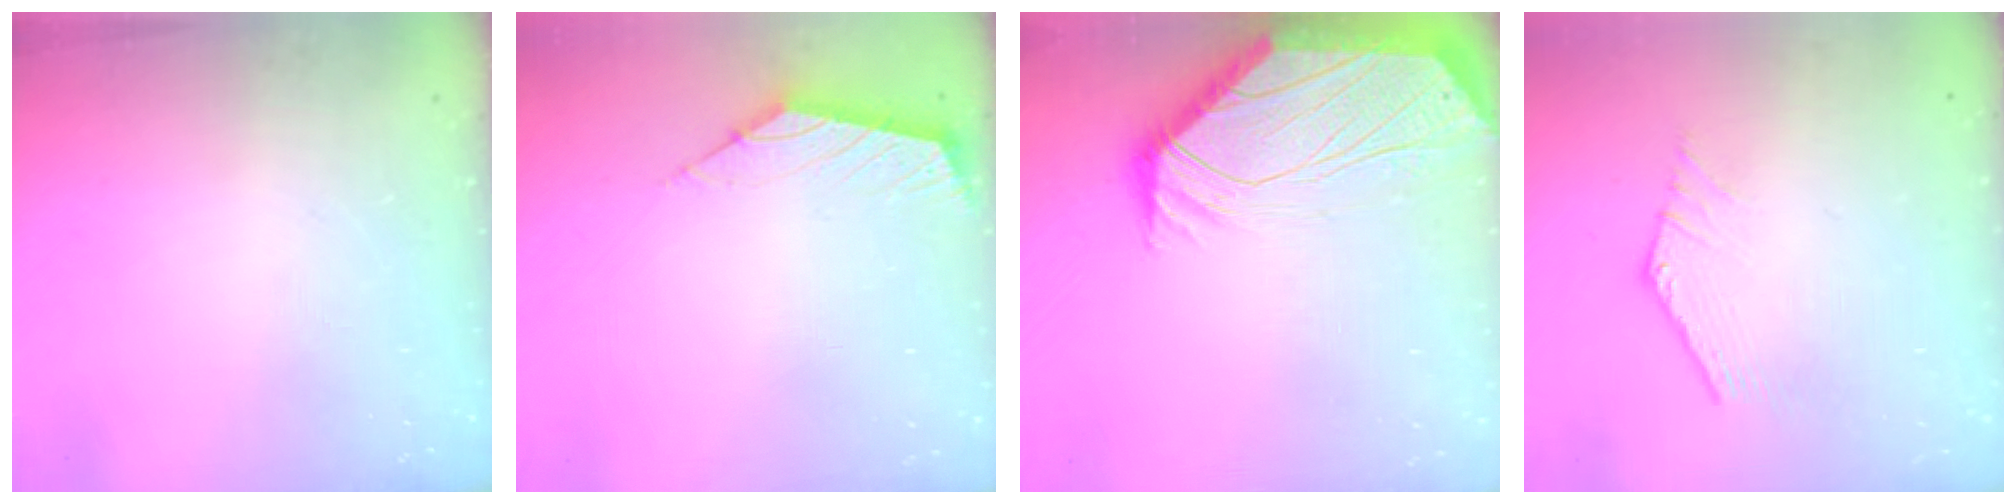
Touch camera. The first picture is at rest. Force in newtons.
{"total": 2.6, "press": 2.6, "slide": 0.7}
{"total": 4.5, "press": 4.4, "slide": 0.6}
{"total": 0.7, "press": 0.7, "slide": 0.3}